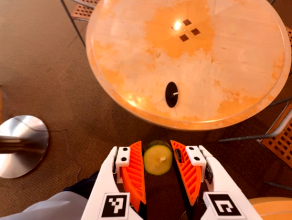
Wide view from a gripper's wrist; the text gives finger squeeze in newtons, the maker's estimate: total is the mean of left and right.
{"total": 8.1, "left": 8.0, "right": 8.1}